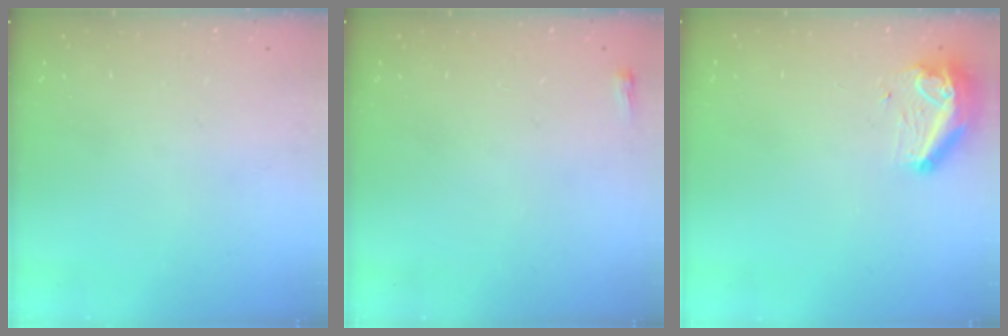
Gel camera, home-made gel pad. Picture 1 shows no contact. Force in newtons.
{"total": 2.0, "press": 2.0, "slide": 0.5}
{"total": 9.3, "press": 9.2, "slide": 1.6}